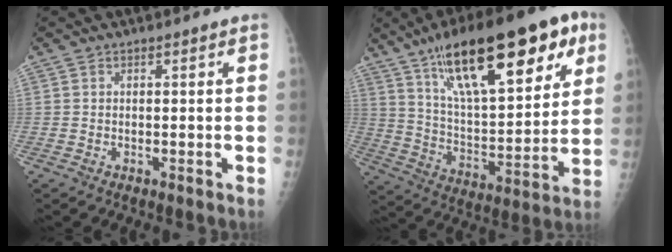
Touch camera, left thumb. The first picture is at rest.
{"total": 29.5, "force": [15.4, 10.5, 22.9], "torque": [-0.330, -0.020, 0.256]}